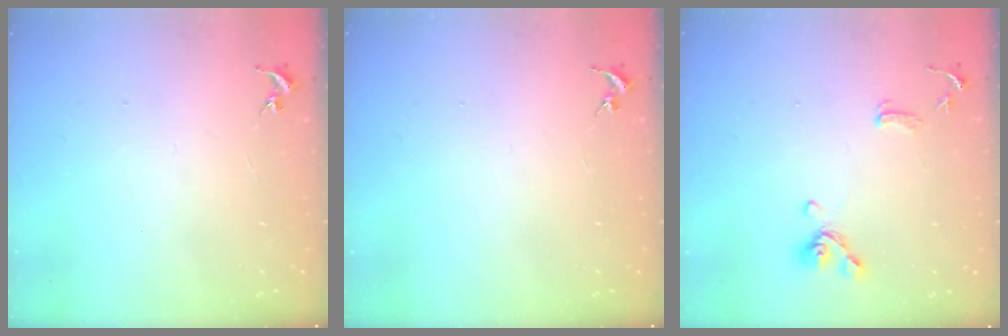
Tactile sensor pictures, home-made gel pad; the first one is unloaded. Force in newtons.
{"total": 0.0}
{"total": 11.6, "press": 11.4, "slide": 2.1}